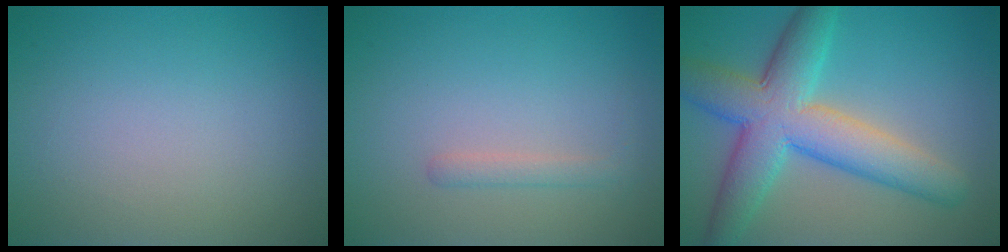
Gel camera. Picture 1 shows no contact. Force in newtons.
{"total": 1.2, "press": 1.2, "slide": 0.1}
{"total": 8.6, "press": 8.6, "slide": 0.3}